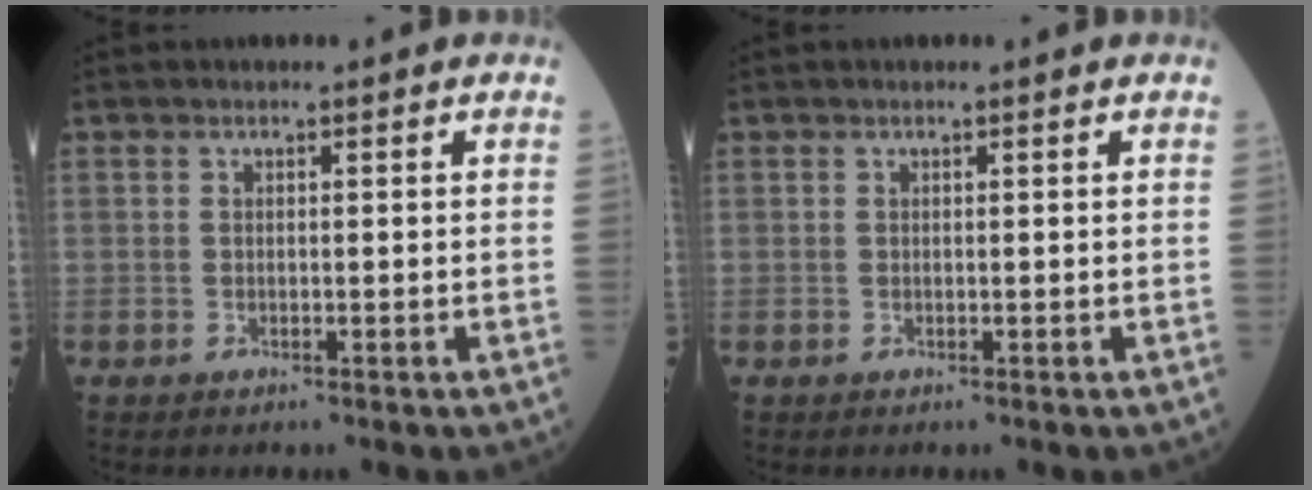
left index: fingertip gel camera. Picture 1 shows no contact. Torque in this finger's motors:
{"motor_torque": [-0.14, 0.09, -0.04, -0.01]}